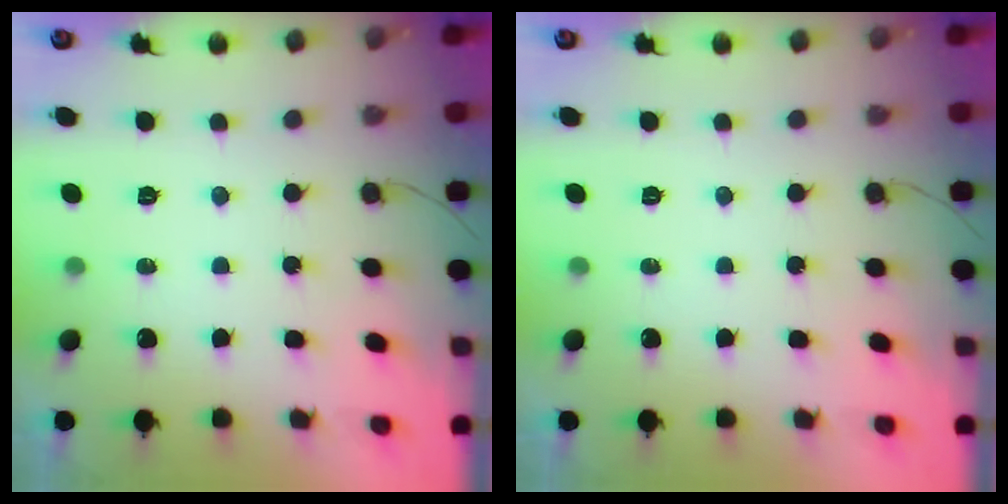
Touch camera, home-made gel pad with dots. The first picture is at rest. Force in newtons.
{"total": 0.0}